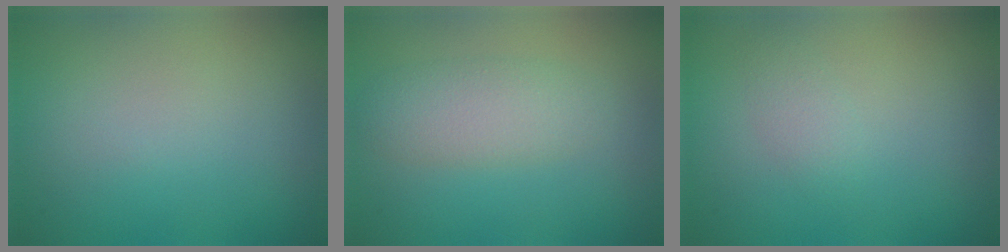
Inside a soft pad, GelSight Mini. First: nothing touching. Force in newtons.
{"total": 3.1, "press": 3.1, "slide": 0.1}
{"total": 1.3, "press": 1.3, "slide": 0.0}